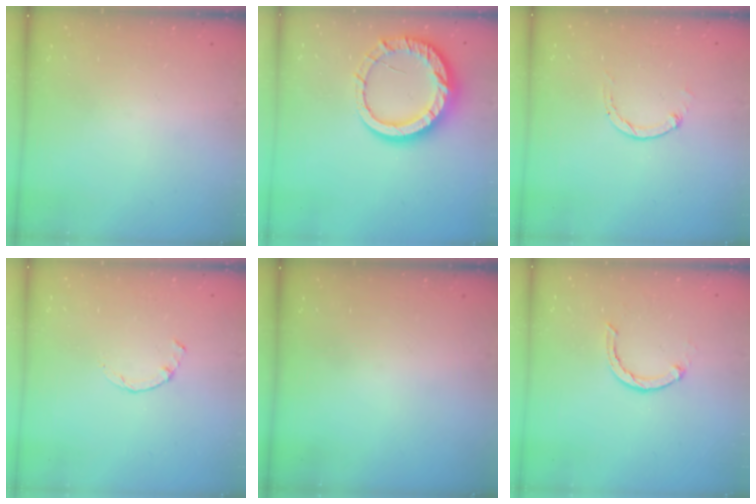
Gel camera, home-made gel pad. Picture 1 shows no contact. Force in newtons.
{"total": 13.7, "press": 13.7, "slide": 1.3}
{"total": 1.2, "press": 1.2, "slide": 0.3}
{"total": 0.8, "press": 0.7, "slide": 0.2}
{"total": 0.0}
{"total": 2.1, "press": 2.0, "slide": 0.4}